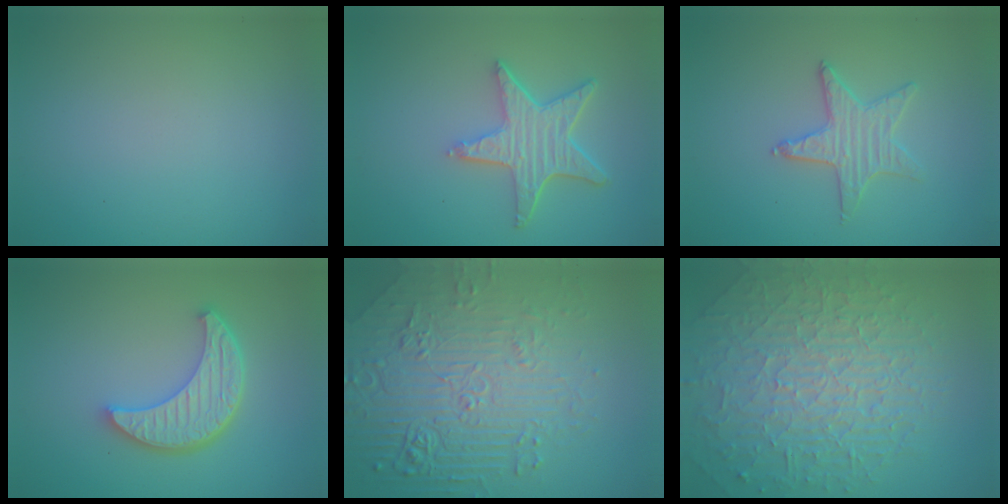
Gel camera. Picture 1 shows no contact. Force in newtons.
{"total": 5.1, "press": 4.1, "slide": 3.1}
{"total": 1.9, "press": 1.9, "slide": 0.2}
{"total": 5.5, "press": 4.2, "slide": 3.4}
{"total": 9.0, "press": 6.1, "slide": 6.5}
{"total": 10.1, "press": 6.5, "slide": 7.7}